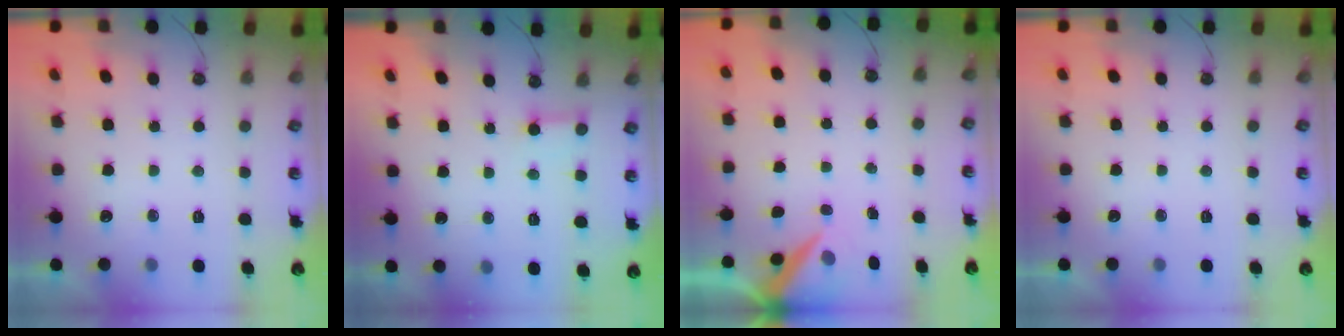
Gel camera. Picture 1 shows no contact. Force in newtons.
{"total": 2.4, "press": 2.4, "slide": 0.1}
{"total": 6.0, "press": 5.9, "slide": 0.9}
{"total": 0.0}